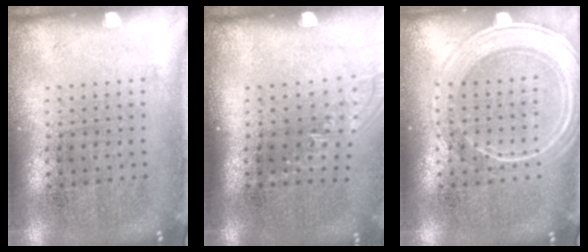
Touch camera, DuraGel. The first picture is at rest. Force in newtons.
{"total": 1.1, "press": 1.0, "slide": 0.6}
{"total": 3.1, "press": 3.1, "slide": 0.5}